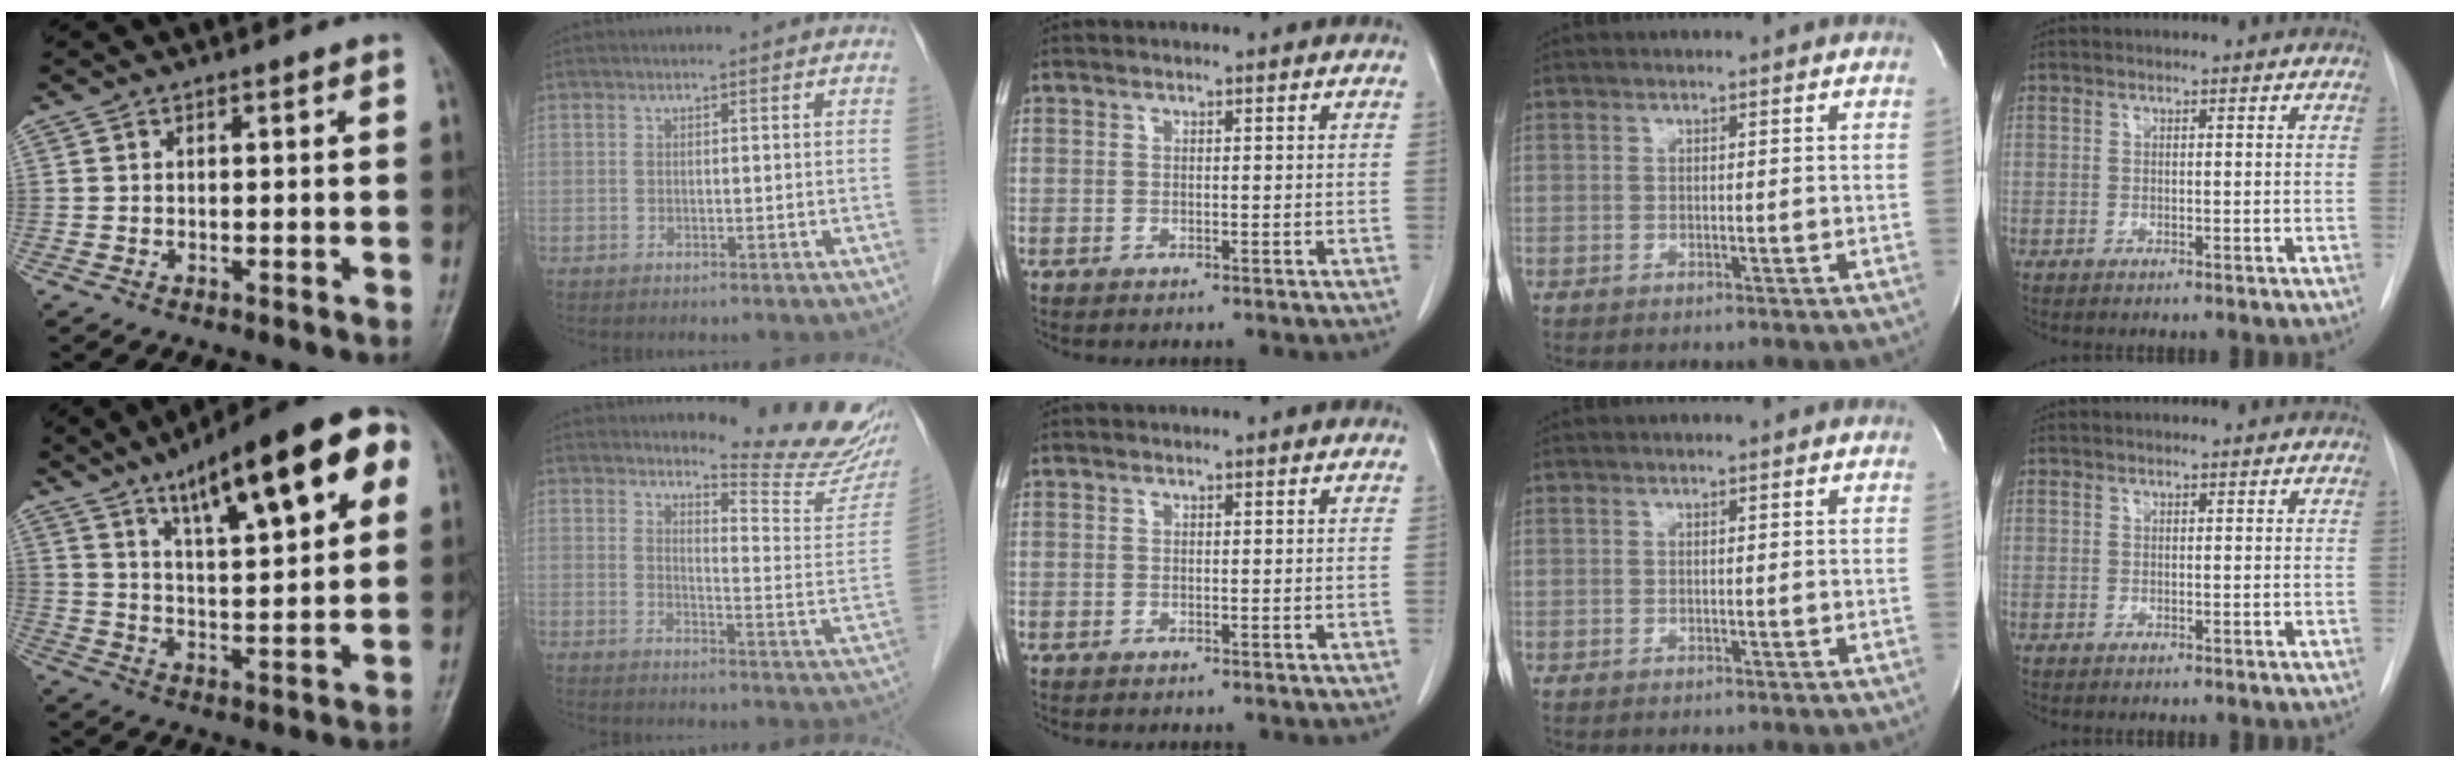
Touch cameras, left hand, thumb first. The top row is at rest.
{"thumb": {"total": 21.5, "force": [10.1, 6.5, 17.8], "torque": [-0.227, -0.012, 0.151]}, "index": {"total": 13.3, "force": [12.8, -0.4, 3.7], "torque": [-0.047, -0.103, 0.148]}}